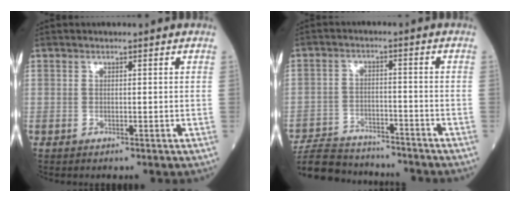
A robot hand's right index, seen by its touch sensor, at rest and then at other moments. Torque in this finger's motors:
{"motor_torque": [-0.44, -0.18, -1.05, -0.21]}